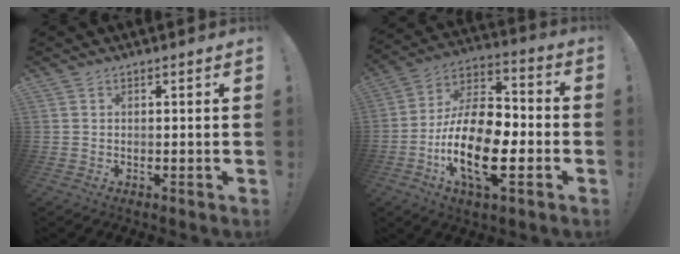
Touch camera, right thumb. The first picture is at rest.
{"total": 20.8, "force": [-6.5, 10.2, 16.9], "torque": [-0.335, 0.023, -0.108]}